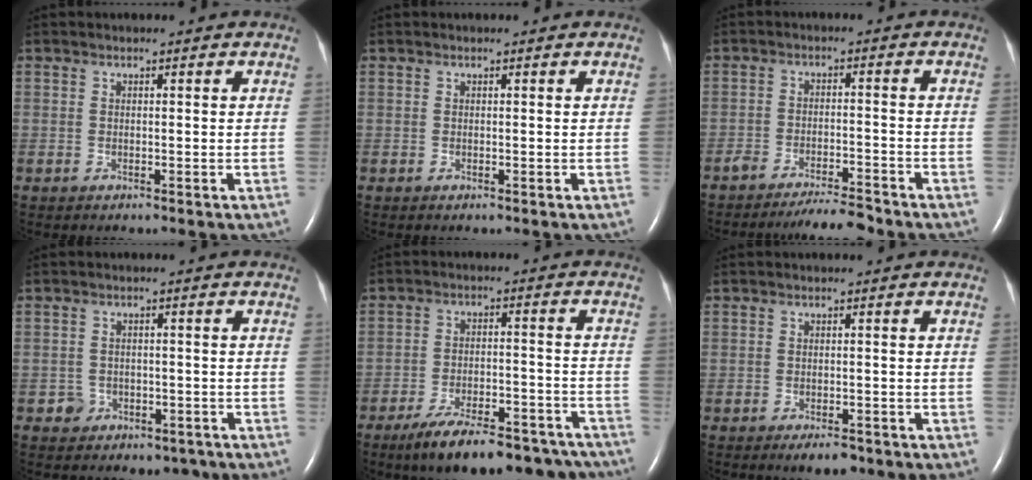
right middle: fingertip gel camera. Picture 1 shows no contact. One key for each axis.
{"total": 0.0}
{"total": 5.9, "fx": -5.5, "fy": 0.4, "fz": 2.1, "tx": -0.030, "ty": -0.013, "tz": -0.092}
{"total": 3.8, "fx": -2.3, "fy": 3.1, "fz": 0.5, "tx": 0.004, "ty": 0.016, "tz": -0.025}
{"total": 16.9, "fx": -13.9, "fy": 5.3, "fz": 8.2, "tx": -0.089, "ty": 0.020, "tz": -0.198}
{"total": 3.0, "fx": -2.1, "fy": 1.0, "fz": 1.9, "tx": -0.029, "ty": -0.003, "tz": -0.025}